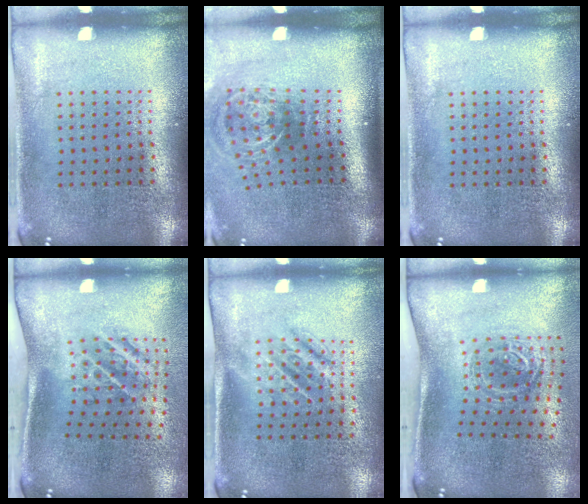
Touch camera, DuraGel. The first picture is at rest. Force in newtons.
{"total": 2.2, "press": 1.4, "slide": 1.7}
{"total": 0.0}
{"total": 2.2, "press": 1.3, "slide": 1.8}
{"total": 1.6, "press": 1.2, "slide": 1.0}
{"total": 1.8, "press": 1.2, "slide": 1.3}